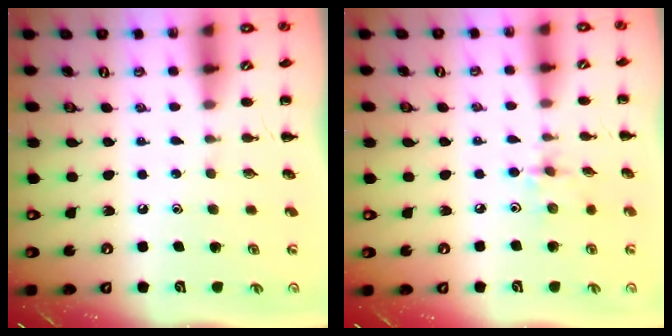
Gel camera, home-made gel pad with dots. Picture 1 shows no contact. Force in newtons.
{"total": 2.4, "press": 2.4, "slide": 0.5}